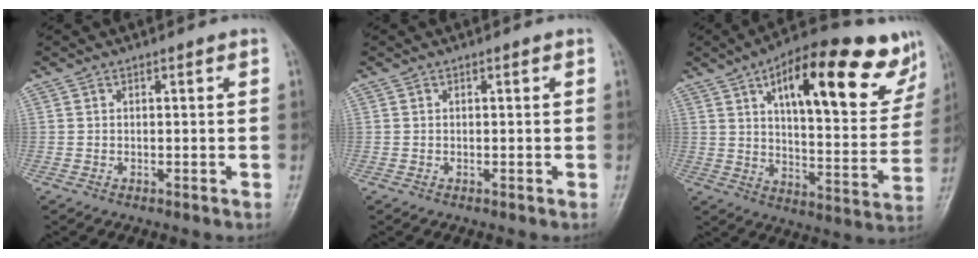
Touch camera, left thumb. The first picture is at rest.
{"total": 0.0}
{"total": 25.9, "force": [13.3, 9.7, 20.0], "torque": [-0.246, -0.024, 0.195]}